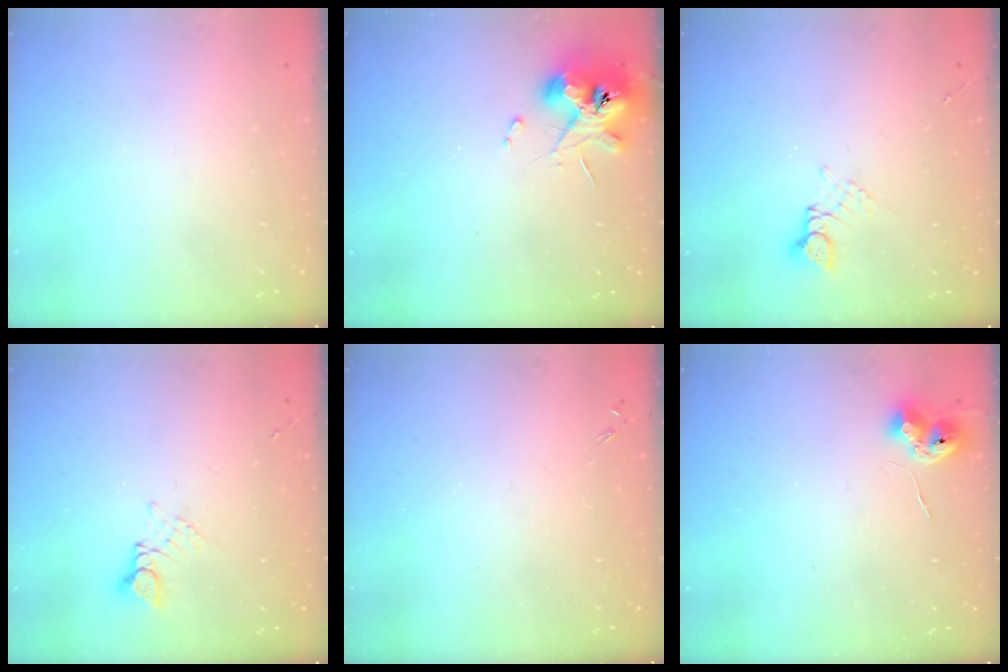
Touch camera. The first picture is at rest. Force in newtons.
{"total": 10.8, "press": 10.7, "slide": 1.4}
{"total": 2.9, "press": 2.8, "slide": 0.4}
{"total": 2.8, "press": 2.8, "slide": 0.3}
{"total": 0.0}
{"total": 7.4, "press": 7.4, "slide": 0.7}